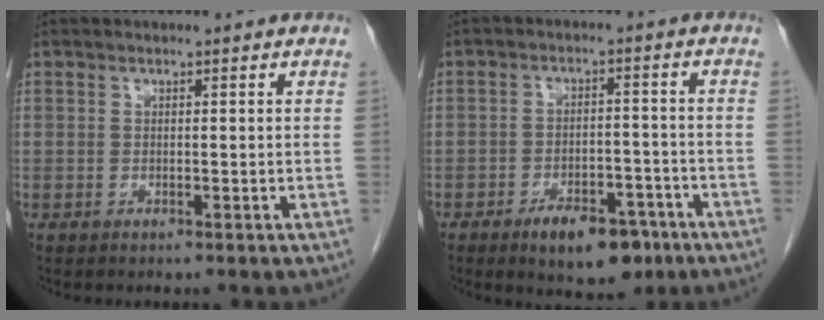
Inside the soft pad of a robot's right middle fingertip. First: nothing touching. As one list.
[{"total": 8.7, "force": [-5.5, 3.8, 5.5], "torque": [-0.076, 0.000, -0.079]}]